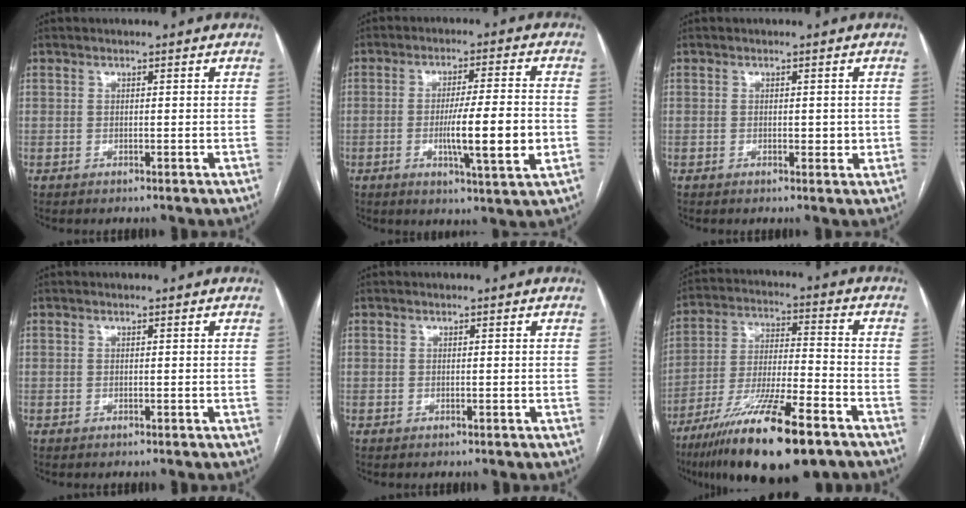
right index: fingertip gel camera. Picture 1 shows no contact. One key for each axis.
{"total": 10.8, "fx": -2.1, "fy": 0.2, "fz": 10.6, "tx": -0.166, "ty": -0.009, "tz": -0.035}
{"total": 1.8, "fx": 0.0, "fy": 1.1, "fz": 1.5, "tx": -0.012, "ty": 0.001, "tz": 0.003}
{"total": 0.0}
{"total": 0.0}
{"total": 20.1, "fx": -13.0, "fy": 2.9, "fz": 15.1, "tx": -0.257, "ty": -0.037, "tz": -0.227}